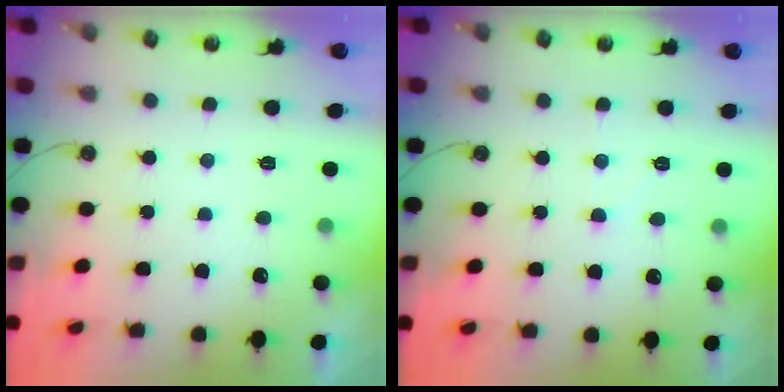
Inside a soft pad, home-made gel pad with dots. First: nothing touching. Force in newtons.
{"total": 2.7, "press": 2.6, "slide": 0.6}